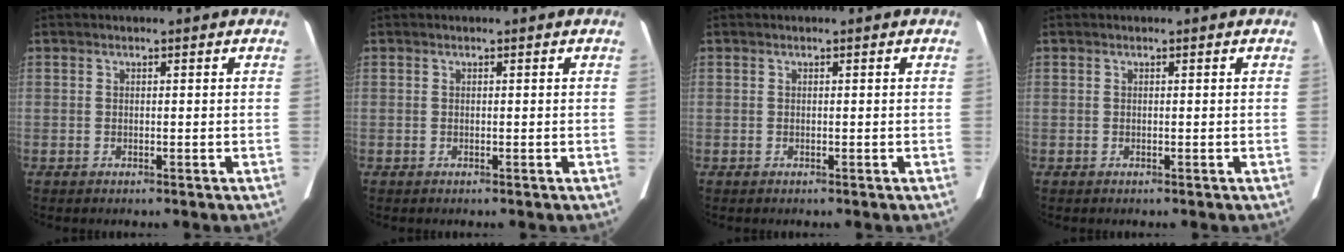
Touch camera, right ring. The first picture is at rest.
{"total": 0.0}
{"total": 0.0}
{"total": 0.0}